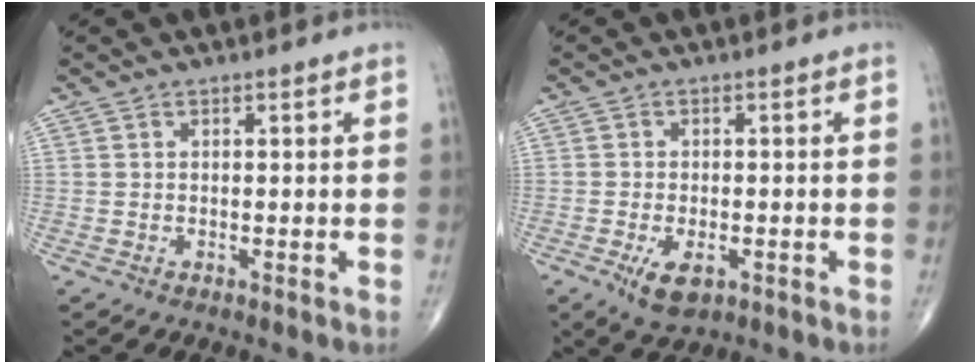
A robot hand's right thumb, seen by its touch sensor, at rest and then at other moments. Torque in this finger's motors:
{"motor_torque": [-0.13, 0.23, 0.22, 0.15, 0.14]}